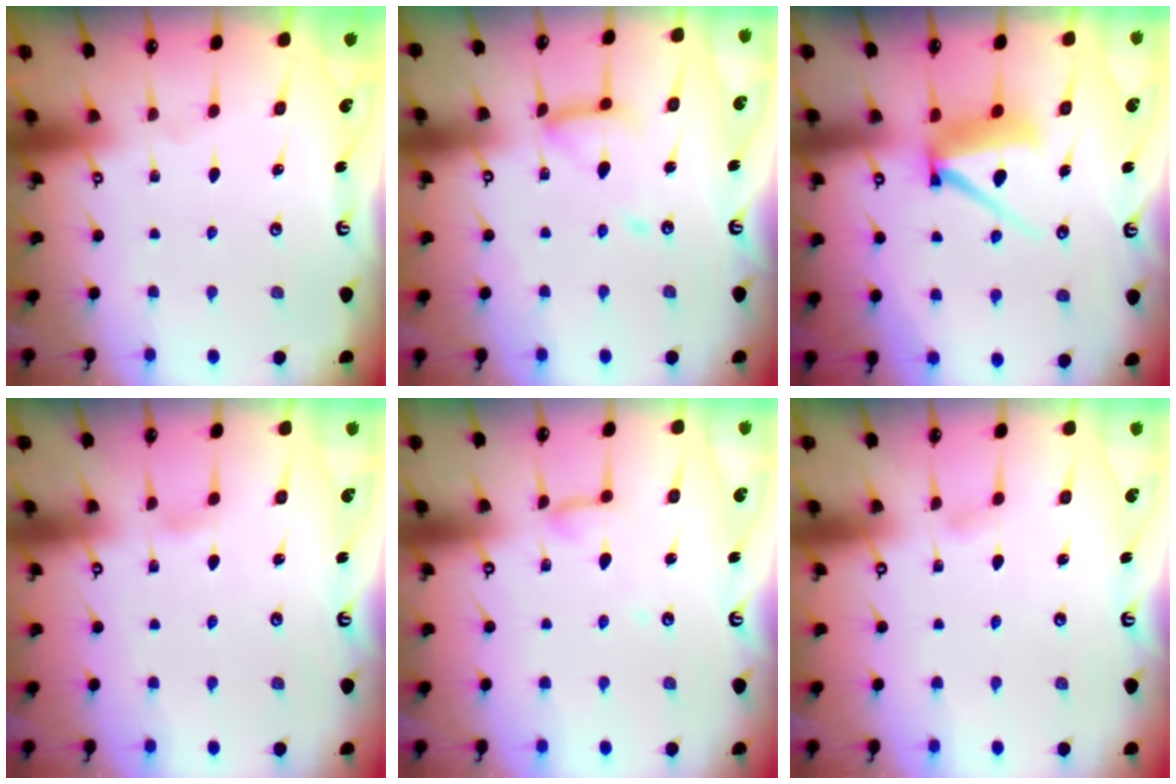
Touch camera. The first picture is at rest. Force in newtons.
{"total": 12.5, "press": 12.4, "slide": 1.3}
{"total": 9.5, "press": 9.5, "slide": 1.1}
{"total": 2.1, "press": 2.1, "slide": 0.2}
{"total": 5.7, "press": 5.7, "slide": 0.2}
{"total": 3.4, "press": 3.4, "slide": 0.4}